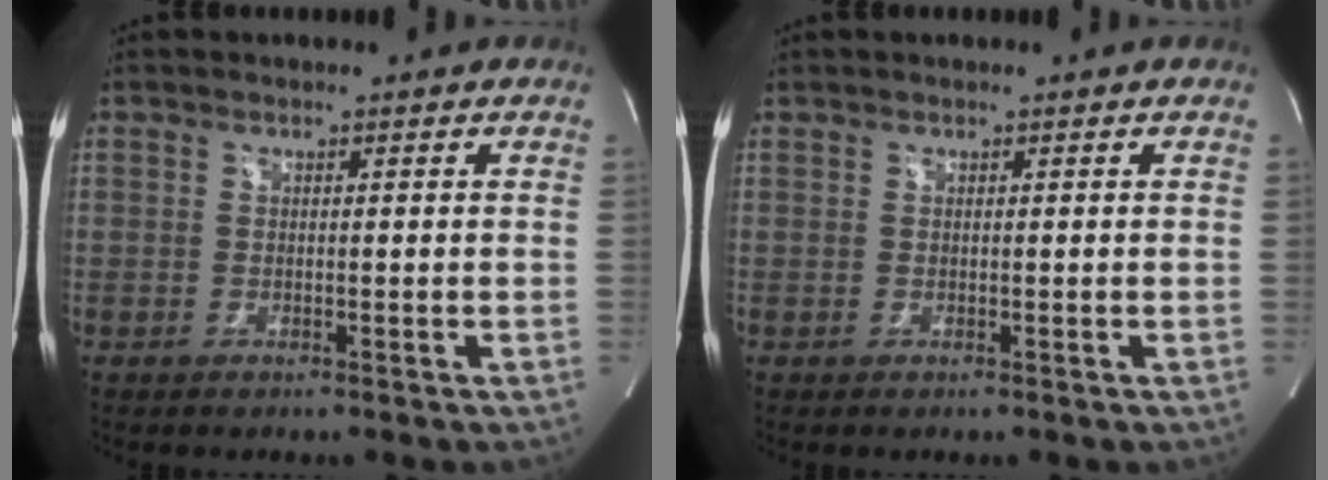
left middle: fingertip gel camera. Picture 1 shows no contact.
{"total": 0.0}